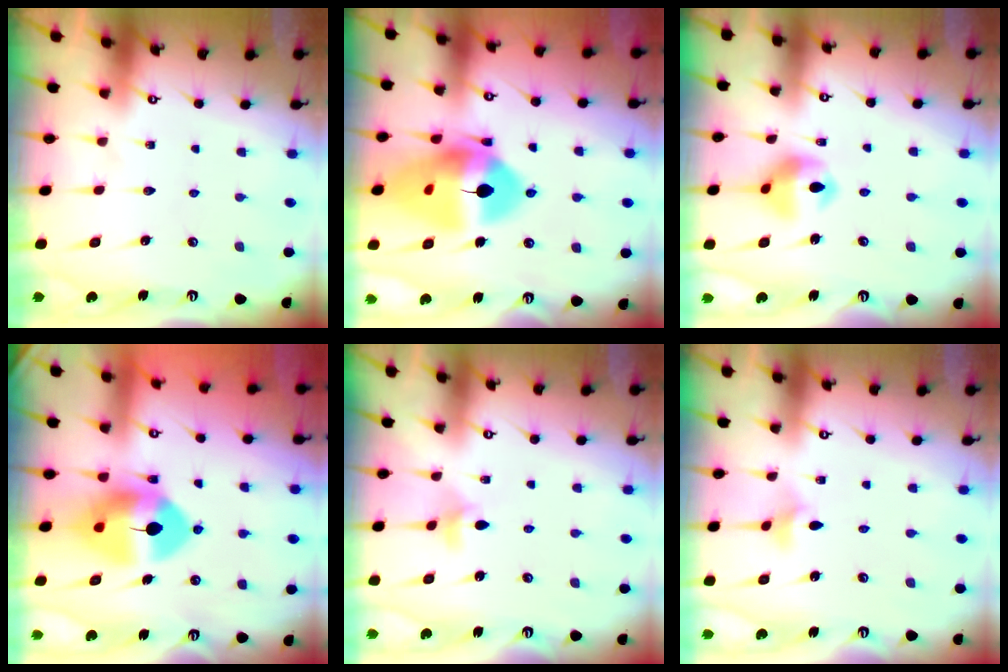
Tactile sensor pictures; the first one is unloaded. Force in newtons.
{"total": 17.5, "press": 17.4, "slide": 1.8}
{"total": 11.2, "press": 10.6, "slide": 3.6}
{"total": 11.7, "press": 11.5, "slide": 2.2}
{"total": 5.3, "press": 5.2, "slide": 0.9}
{"total": 2.9, "press": 2.9, "slide": 0.5}